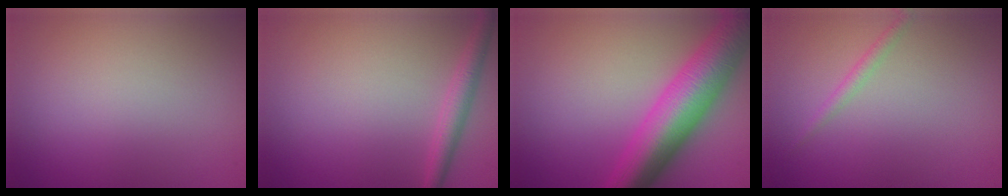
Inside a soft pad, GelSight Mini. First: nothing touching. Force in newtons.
{"total": 2.2, "press": 2.2, "slide": 0.1}
{"total": 9.4, "press": 9.4, "slide": 0.1}
{"total": 1.1, "press": 1.1, "slide": 0.1}